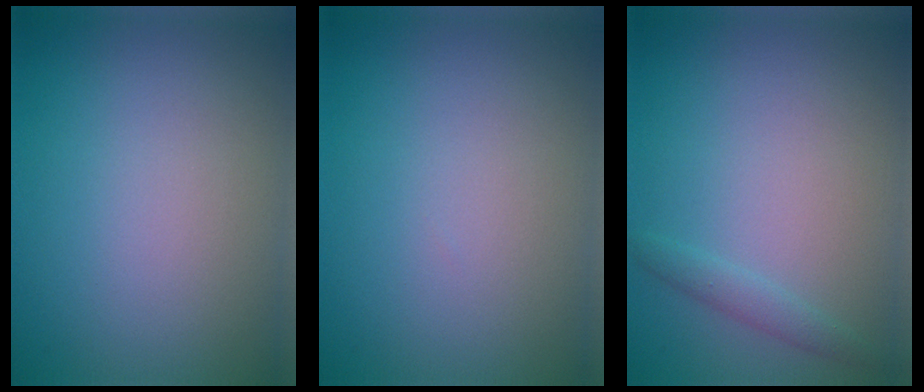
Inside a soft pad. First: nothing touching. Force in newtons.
{"total": 0.0}
{"total": 1.3, "press": 1.3, "slide": 0.1}